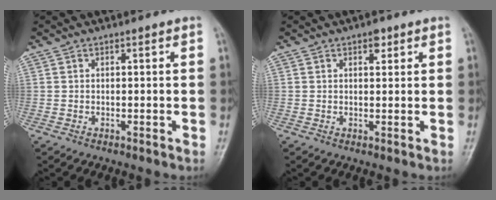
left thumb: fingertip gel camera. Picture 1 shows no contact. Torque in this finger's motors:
{"motor_torque": [0.84, 0.51, 0.05, -0.07, 0.03]}